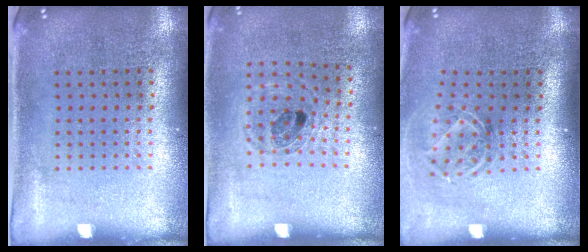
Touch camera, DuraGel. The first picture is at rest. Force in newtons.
{"total": 0.9, "press": 0.9, "slide": 0.2}
{"total": 1.8, "press": 1.3, "slide": 1.2}